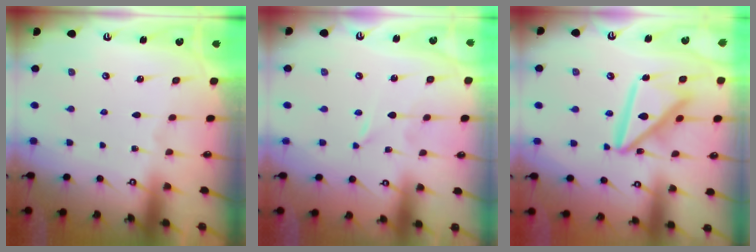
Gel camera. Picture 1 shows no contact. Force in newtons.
{"total": 0.0}
{"total": 15.0, "press": 14.9, "slide": 1.5}